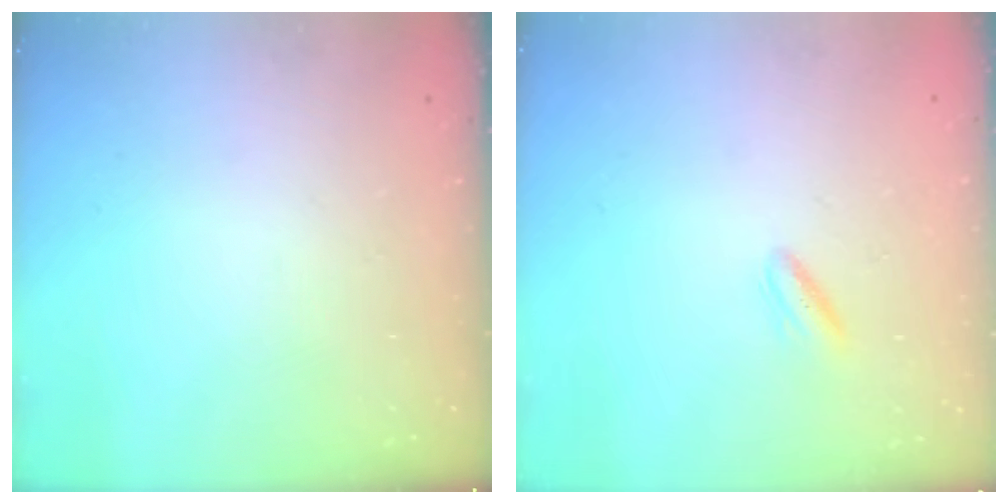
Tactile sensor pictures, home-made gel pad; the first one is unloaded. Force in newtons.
{"total": 3.5, "press": 3.4, "slide": 1.1}